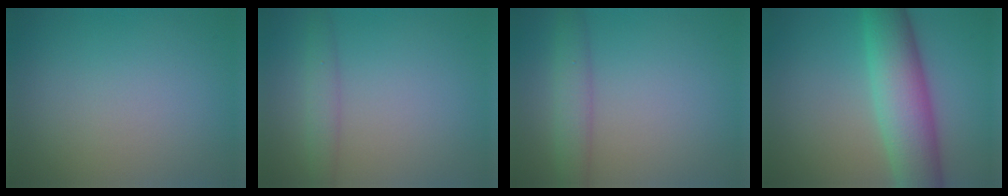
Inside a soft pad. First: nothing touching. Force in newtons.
{"total": 2.0, "press": 2.0, "slide": 0.0}
{"total": 3.0, "press": 3.0, "slide": 0.1}
{"total": 8.3, "press": 8.3, "slide": 0.2}